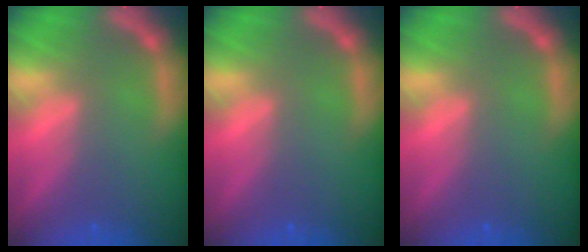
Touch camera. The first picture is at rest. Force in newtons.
{"total": 0.0}
{"total": 0.0}